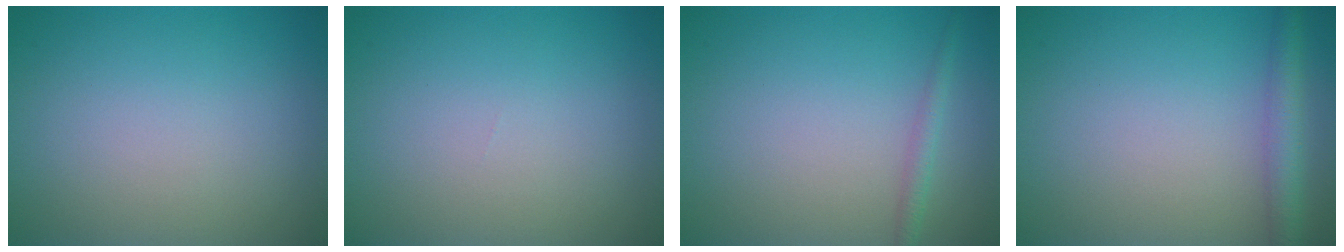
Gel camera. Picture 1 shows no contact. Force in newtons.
{"total": 0.0}
{"total": 1.3, "press": 1.3, "slide": 0.1}
{"total": 3.0, "press": 3.0, "slide": 0.1}